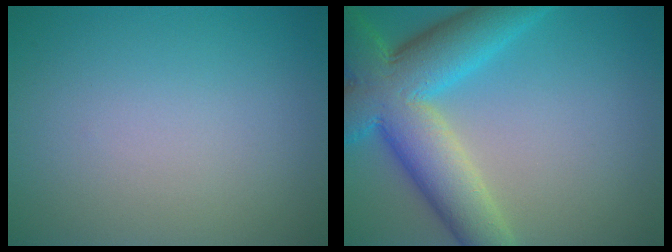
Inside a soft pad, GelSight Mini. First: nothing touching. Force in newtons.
{"total": 10.6, "press": 10.6, "slide": 0.5}